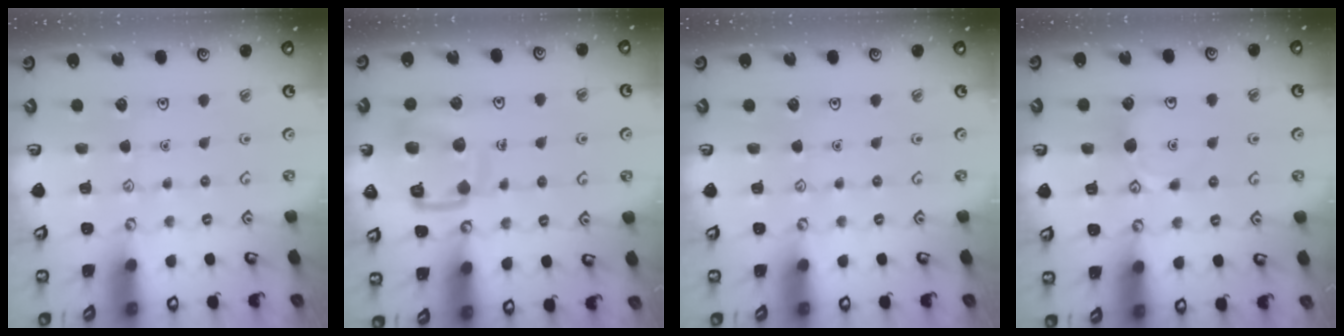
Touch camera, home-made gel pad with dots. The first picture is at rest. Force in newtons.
{"total": 13.0, "press": 12.9, "slide": 1.3}
{"total": 0.0}
{"total": 5.1, "press": 5.1, "slide": 0.8}